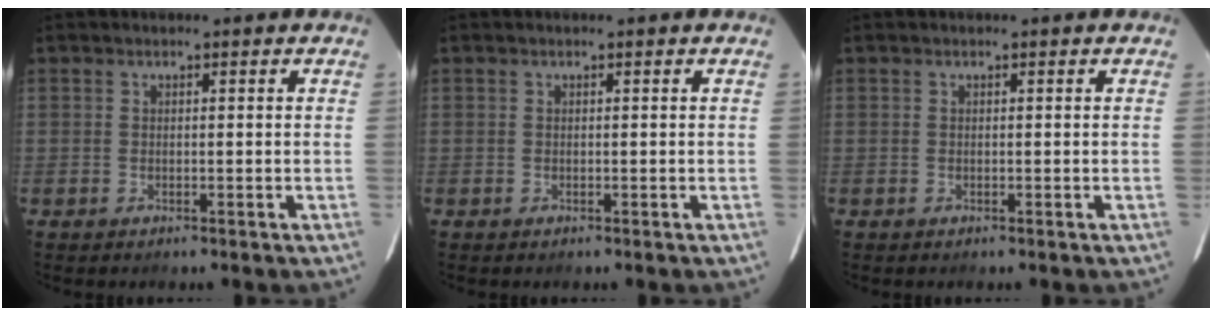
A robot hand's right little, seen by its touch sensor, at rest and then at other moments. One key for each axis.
{"total": 0.0}
{"total": 0.0}